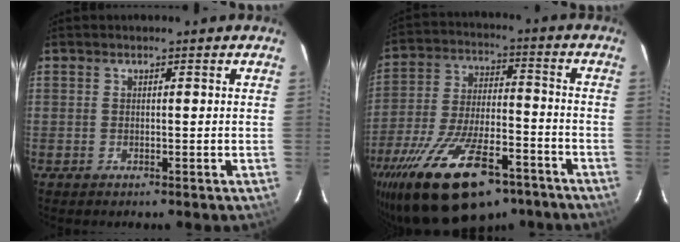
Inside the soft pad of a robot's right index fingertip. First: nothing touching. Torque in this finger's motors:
{"motor_torque": [2.04, -0.10, 0.72, 0.21]}